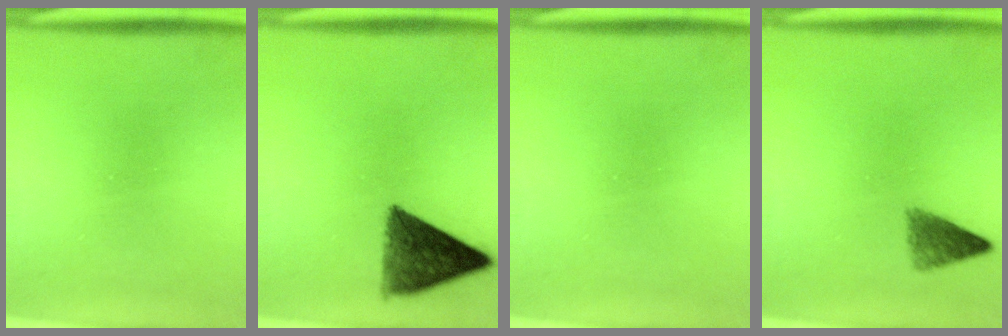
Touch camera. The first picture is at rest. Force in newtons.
{"total": 9.8}
{"total": 0.0}
{"total": 3.1}